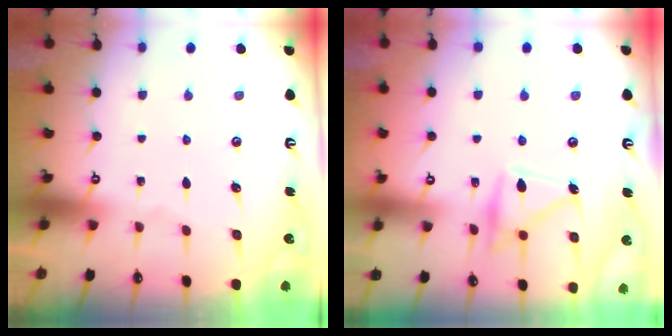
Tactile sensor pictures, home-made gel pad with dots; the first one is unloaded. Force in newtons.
{"total": 15.7, "press": 15.7, "slide": 0.9}